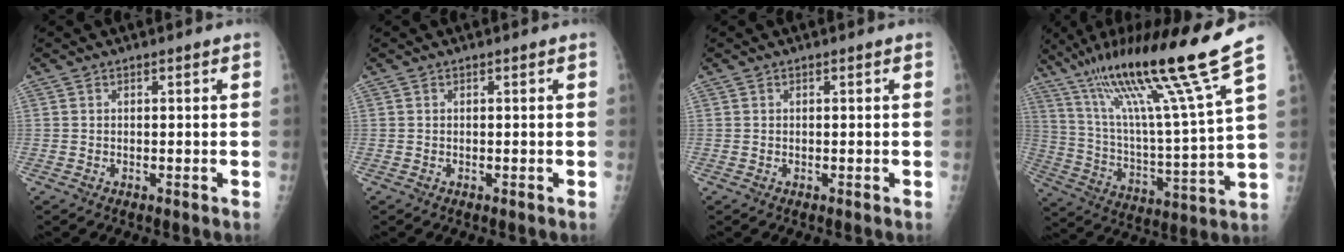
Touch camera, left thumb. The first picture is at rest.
{"total": 0.0}
{"total": 0.0}
{"total": 23.7, "force": [16.5, -0.5, 17.0], "torque": [-0.266, -0.075, 0.289]}